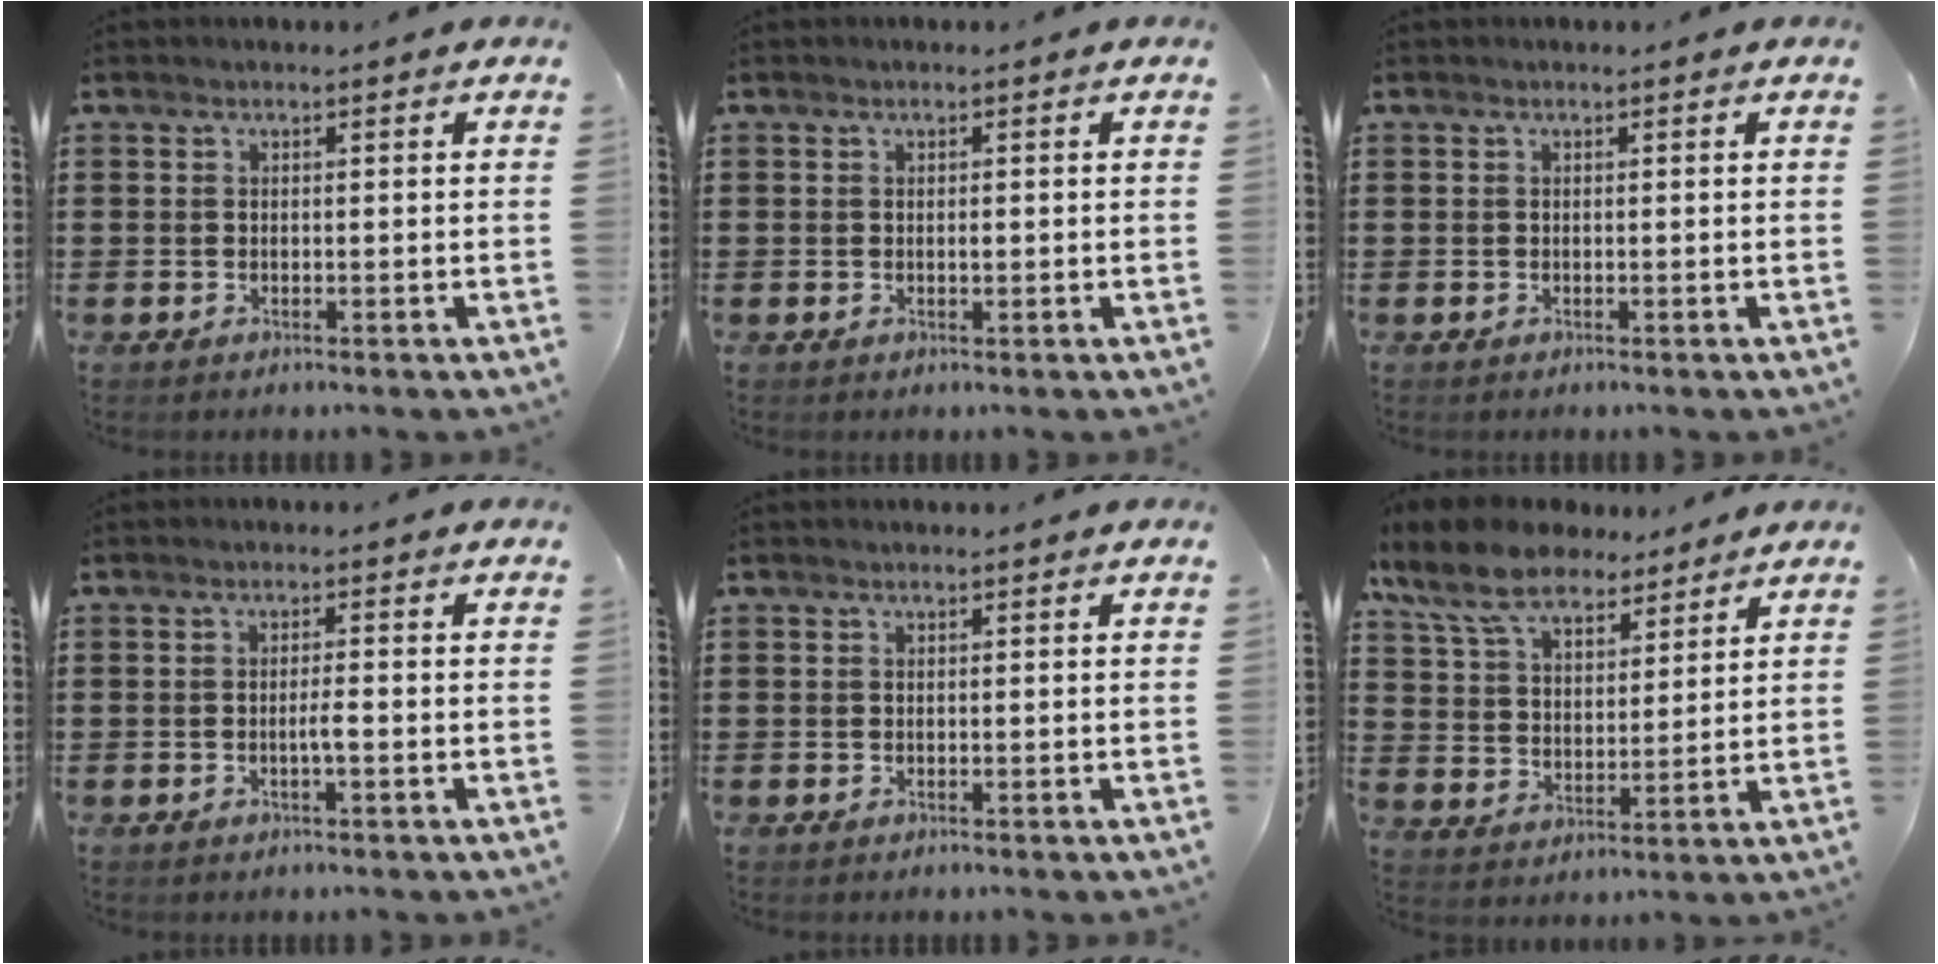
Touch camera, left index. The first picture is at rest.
{"total": 0.8, "force": [0.1, 0.2, 0.8], "torque": [-0.016, -0.001, 0.002]}
{"total": 0.0}
{"total": 2.0, "force": [-0.5, 0.2, 1.9], "torque": [-0.035, 0.002, -0.010]}
{"total": 0.0}
{"total": 10.5, "force": [8.3, 4.2, 4.8], "torque": [-0.123, -0.015, 0.157]}